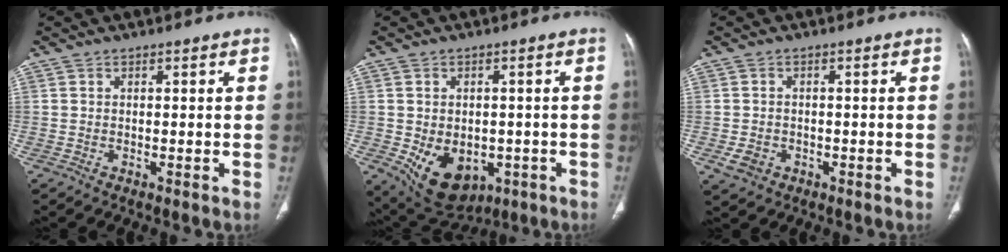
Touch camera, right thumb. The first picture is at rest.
{"total": 12.2, "force": [-3.9, 8.6, 7.7], "torque": [-0.101, 0.001, -0.034]}
{"total": 3.4, "force": [-1.2, 2.7, 1.6], "torque": [-0.027, 0.004, -0.012]}